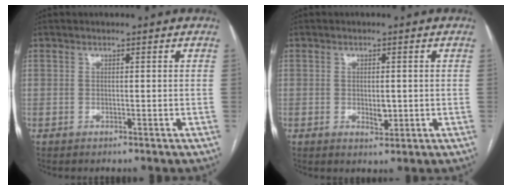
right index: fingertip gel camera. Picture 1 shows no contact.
{"total": 2.5, "force": [-0.2, 1.2, 2.2], "torque": [-0.038, -0.003, 0.001]}